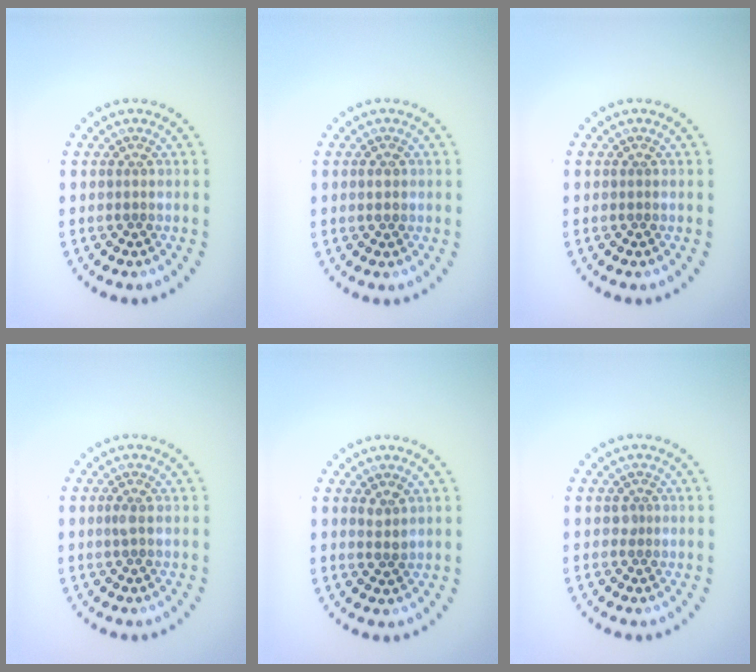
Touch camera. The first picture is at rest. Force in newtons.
{"total": 1.2, "press": 1.2, "slide": 0.0}
{"total": 0.0}
{"total": 0.6, "press": 0.6, "slide": 0.3}
{"total": 0.9, "press": 0.8, "slide": 0.4}
{"total": 0.6, "press": 0.4, "slide": 0.4}